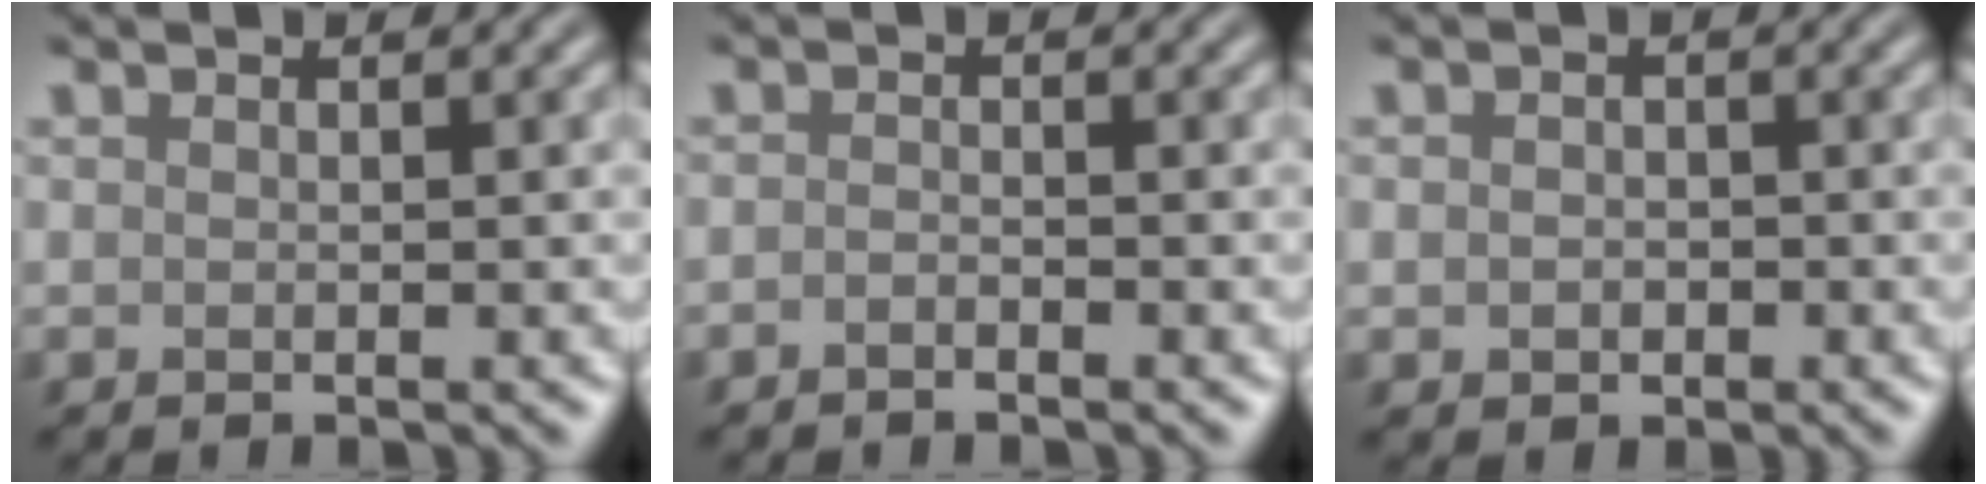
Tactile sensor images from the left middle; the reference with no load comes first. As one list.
[{"total": 0.9, "force": [-0.7, 0.3, 0.5], "torque": [-0.010, 0.001, -0.016]}, {"total": 1.5, "force": [-0.3, 1.2, 0.8], "torque": [-0.012, -0.004, -0.007]}]